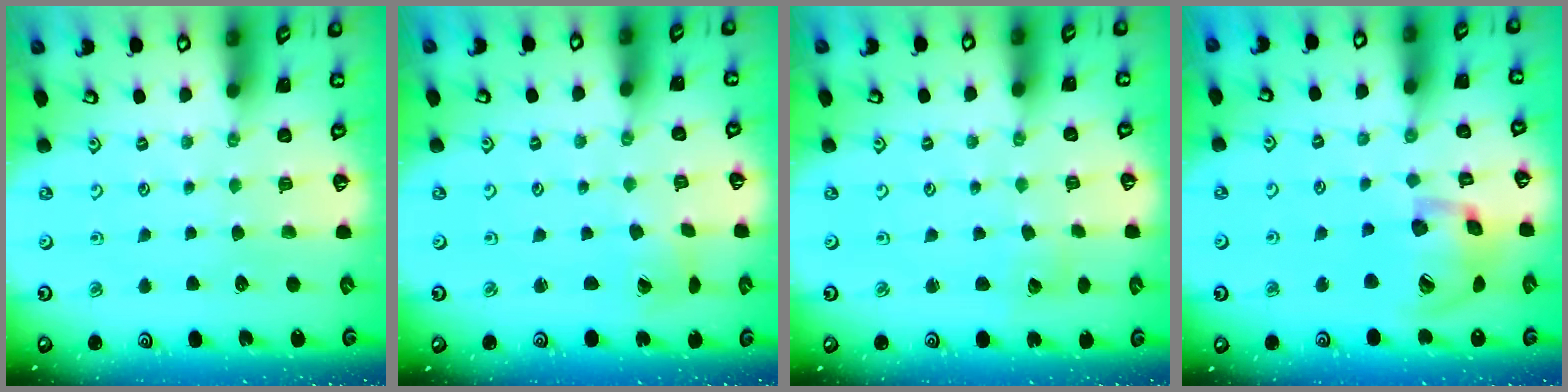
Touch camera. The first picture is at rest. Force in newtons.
{"total": 1.6, "press": 1.6, "slide": 0.2}
{"total": 3.0, "press": 3.0, "slide": 0.3}
{"total": 21.5, "press": 21.2, "slide": 3.3}